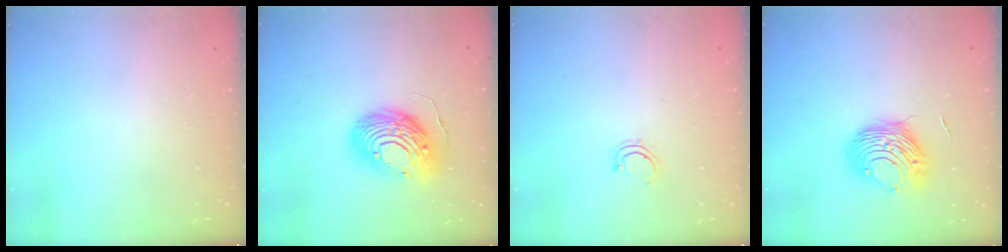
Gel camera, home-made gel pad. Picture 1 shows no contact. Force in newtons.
{"total": 14.1, "press": 13.9, "slide": 2.6}
{"total": 3.7, "press": 3.5, "slide": 1.2}
{"total": 9.9, "press": 9.9, "slide": 0.7}